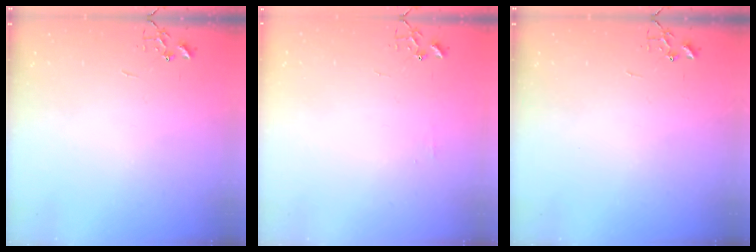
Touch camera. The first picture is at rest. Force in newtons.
{"total": 3.9, "press": 3.8, "slide": 0.6}
{"total": 0.0}